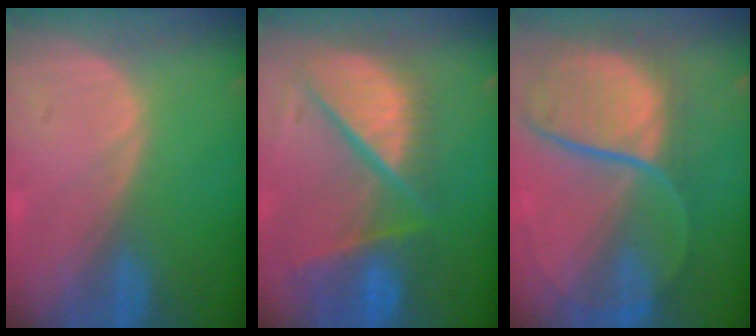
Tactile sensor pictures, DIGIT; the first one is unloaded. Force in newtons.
{"total": 12.0, "press": 10.0, "slide": 6.6}
{"total": 12.0, "press": 9.9, "slide": 6.7}